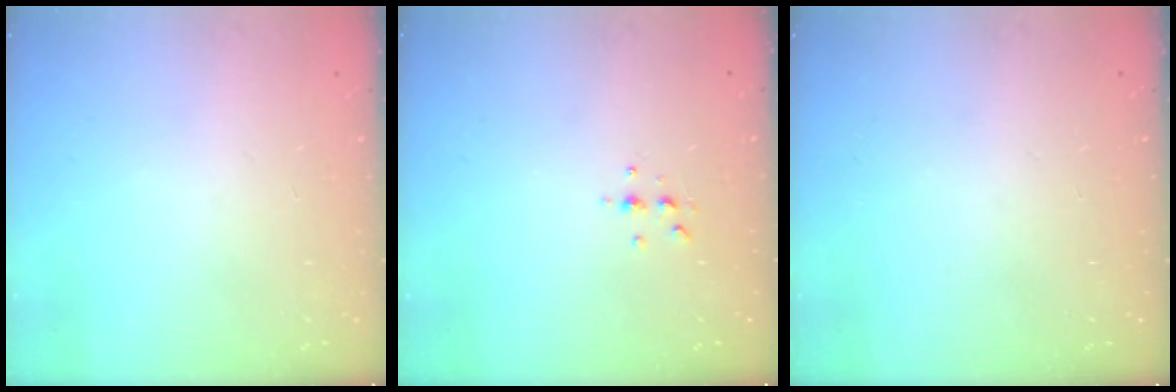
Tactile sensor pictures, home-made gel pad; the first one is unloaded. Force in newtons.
{"total": 4.4, "press": 4.3, "slide": 0.5}
{"total": 0.0}